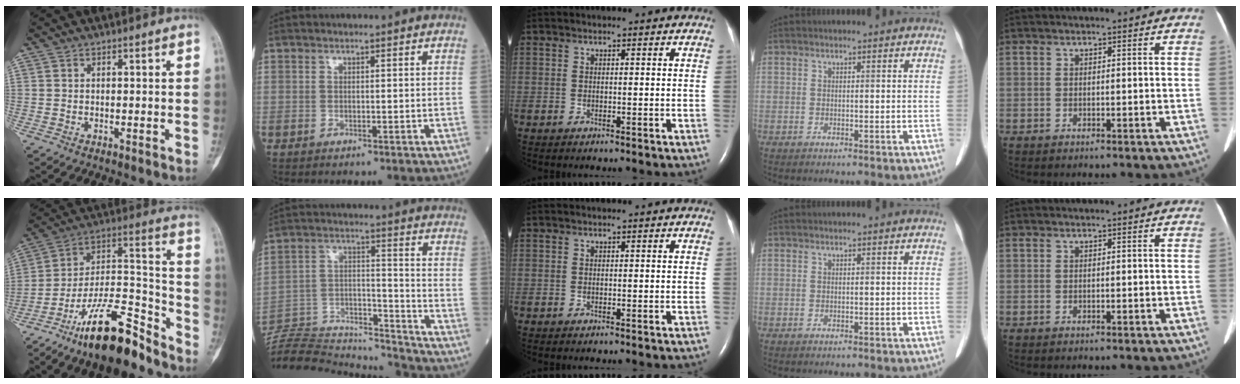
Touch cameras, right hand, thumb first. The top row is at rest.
{"thumb": {"total": 20.2, "force": [-14.8, 5.9, 12.4], "torque": [-0.205, 0.102, -0.255]}, "index": {"total": 20.9, "force": [-20.2, 2.8, 4.6], "torque": [-0.123, 0.017, -0.325]}}